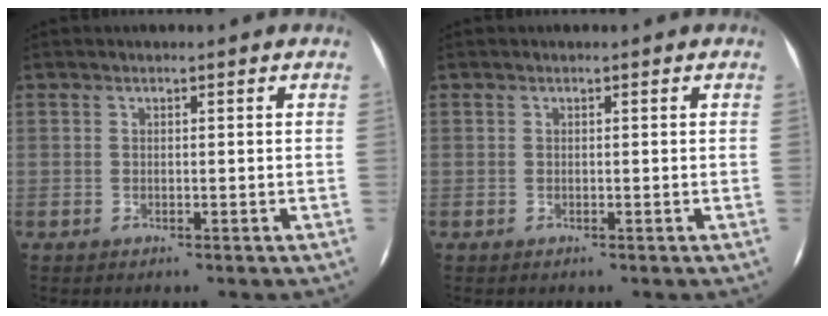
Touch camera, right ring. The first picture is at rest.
{"total": 0.0}